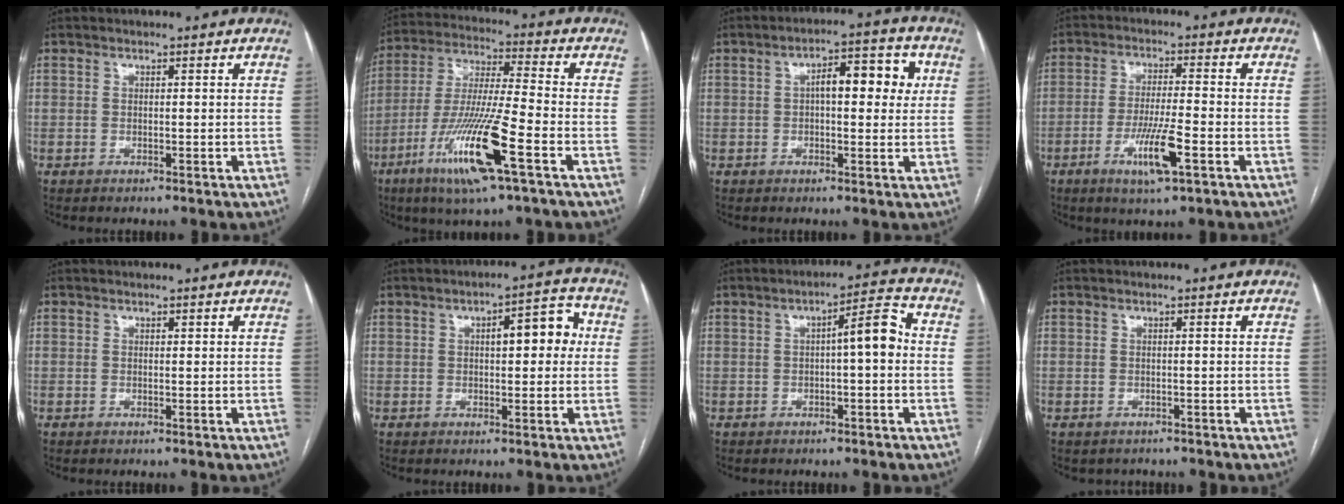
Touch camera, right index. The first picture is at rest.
{"total": 15.8, "force": [-7.1, 0.4, 14.1], "torque": [-0.289, -0.024, -0.131]}
{"total": 8.0, "force": [1.4, 3.0, 7.2], "torque": [-0.100, 0.029, 0.017]}
{"total": 8.0, "force": [-3.5, 0.5, 7.2], "torque": [-0.138, -0.015, -0.061]}
{"total": 0.0}
{"total": 6.8, "force": [1.2, 2.4, 6.2], "torque": [-0.080, 0.027, 0.014]}
{"total": 5.9, "force": [0.1, 1.2, 5.7], "torque": [-0.081, 0.022, -0.003]}
{"total": 1.6, "force": [-1.3, 1.0, 0.2], "torque": [-0.004, 0.001, -0.015]}